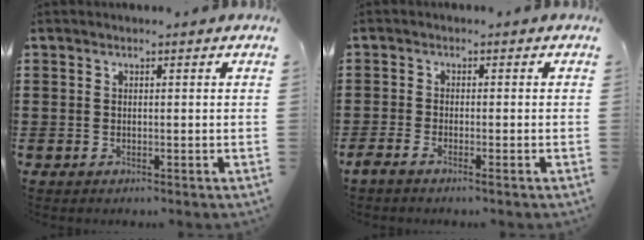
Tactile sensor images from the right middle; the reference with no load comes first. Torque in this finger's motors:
{"motor_torque": [1.01, 1.04, 0.02, 0.04]}